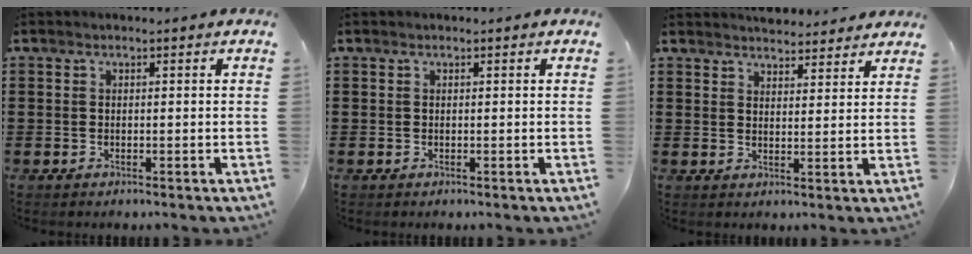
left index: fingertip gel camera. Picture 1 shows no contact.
{"total": 0.0}
{"total": 3.6, "force": [3.6, 0.4, 0.2], "torque": [-0.006, -0.014, 0.065]}